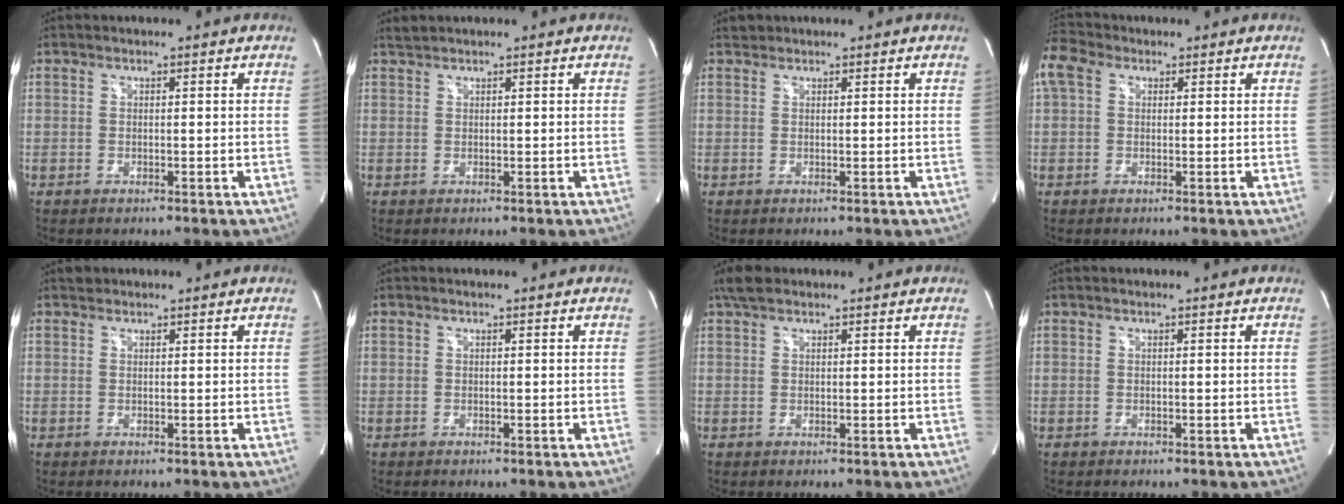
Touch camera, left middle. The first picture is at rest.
{"total": 1.4, "force": [1.4, -0.1, 0.1], "torque": [-0.009, 0.009, 0.033]}
{"total": 0.9, "force": [0.8, 0.3, -0.1], "torque": [-0.002, 0.006, 0.013]}
{"total": 6.1, "force": [2.5, 4.3, 3.6], "torque": [-0.100, 0.042, 0.049]}
{"total": 0.8, "force": [0.7, 0.3, 0.0], "torque": [-0.004, 0.005, 0.011]}
{"total": 0.0}
{"total": 2.9, "force": [2.2, 1.1, 1.5], "torque": [-0.035, 0.020, 0.043]}
{"total": 0.0}